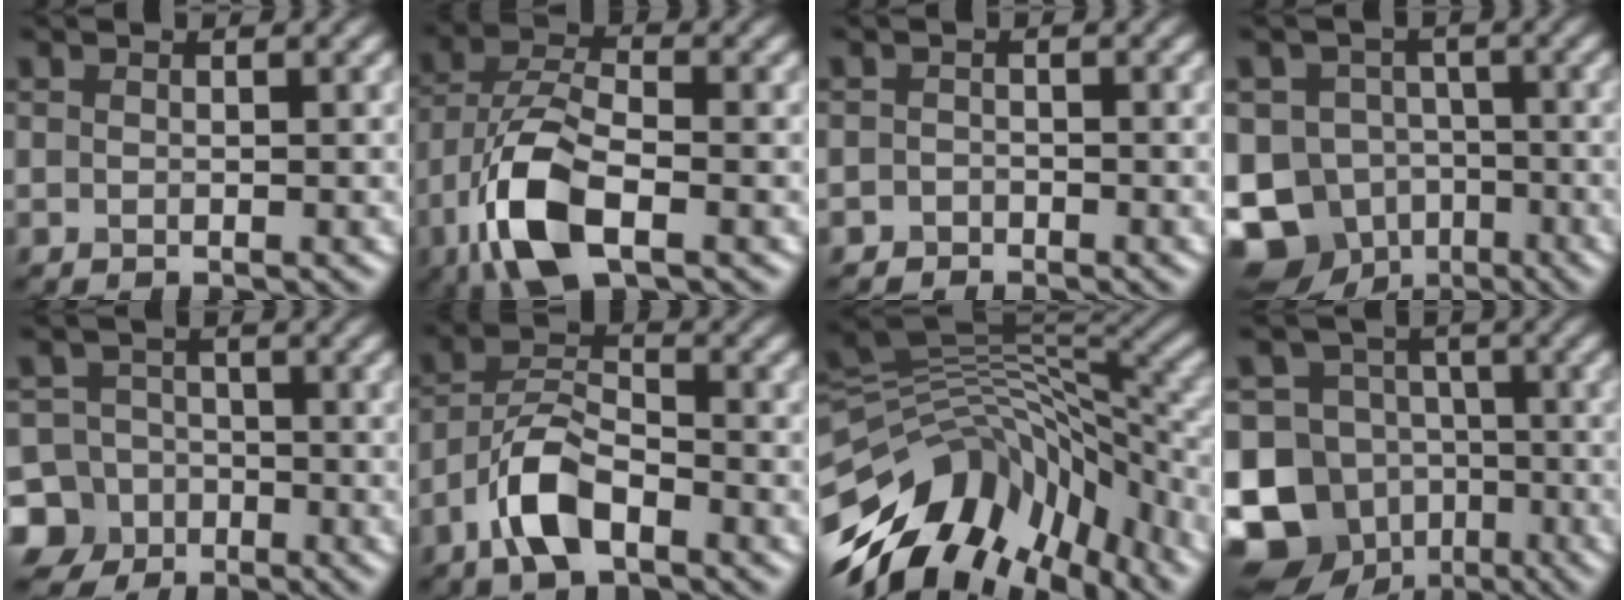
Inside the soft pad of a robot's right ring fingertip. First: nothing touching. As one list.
[{"total": 8.3, "force": [-3.6, 3.6, 6.6], "torque": [-0.143, -0.001, -0.079]}, {"total": 1.0, "force": [-0.8, 0.6, -0.1], "torque": [0.008, 0.002, -0.015]}, {"total": 10.0, "force": [-5.0, 8.1, 3.0], "torque": [-0.046, -0.013, -0.107]}, {"total": 9.1, "force": [-4.8, 7.5, 1.7], "torque": [-0.028, -0.030, -0.112]}, {"total": 5.8, "force": [-3.2, 2.6, 4.1], "torque": [-0.076, 0.008, -0.068]}, {"total": 13.0, "force": [-6.7, 7.6, 8.1], "torque": [-0.168, 0.017, -0.122]}, {"total": 13.5, "force": [-6.5, 11.3, 3.7], "torque": [-0.084, -0.023, -0.125]}]